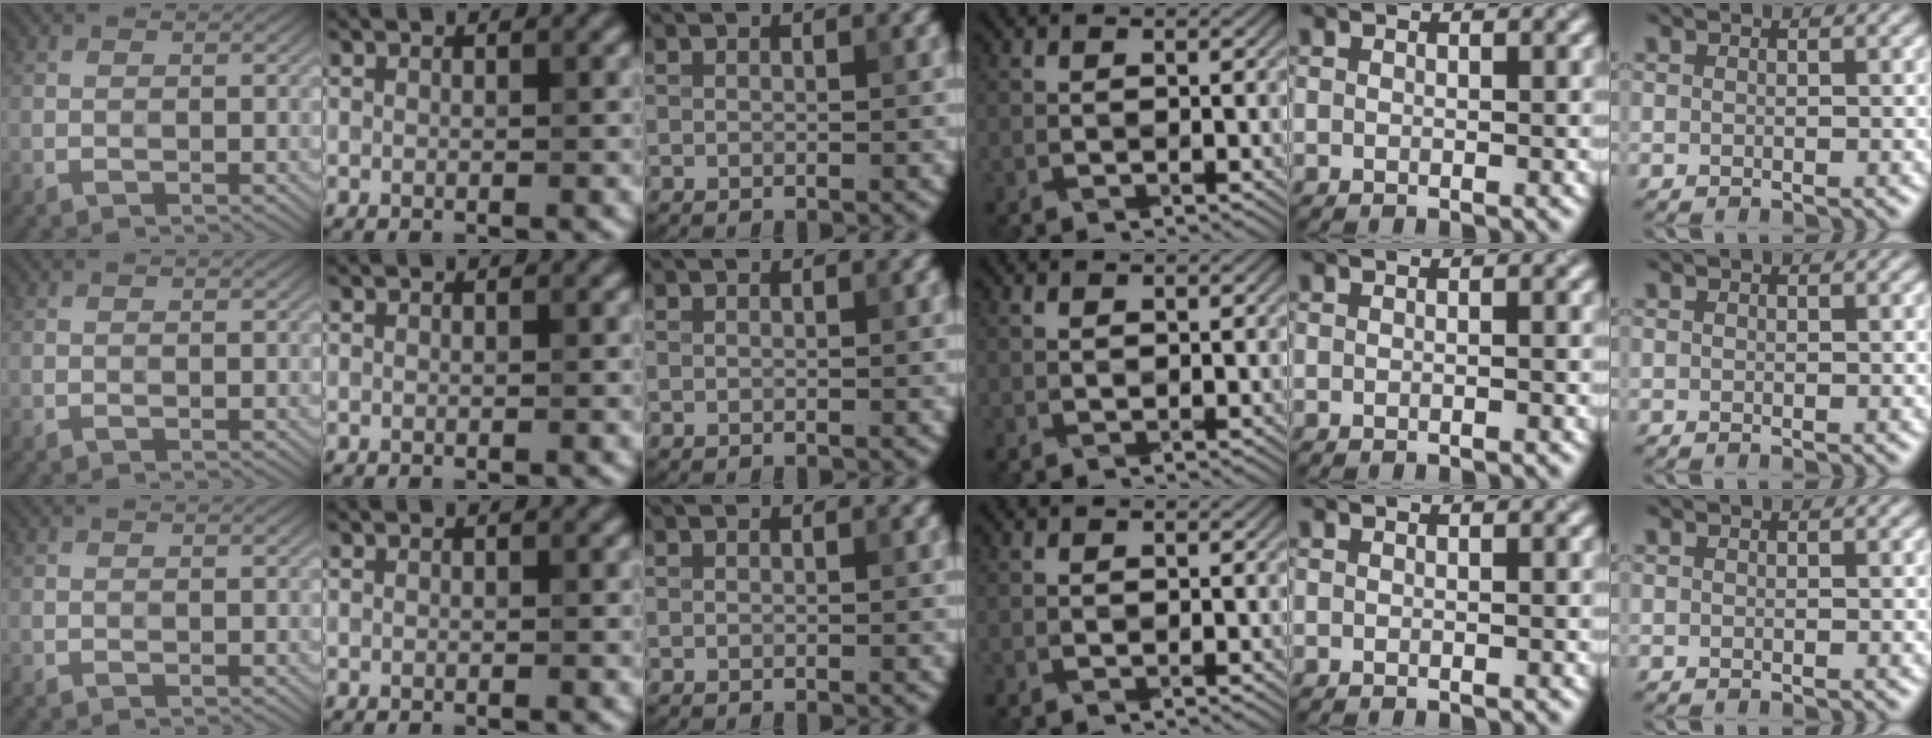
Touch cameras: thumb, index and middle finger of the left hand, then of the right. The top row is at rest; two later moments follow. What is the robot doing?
{"motion": "wrap", "object": "tissue paper"}